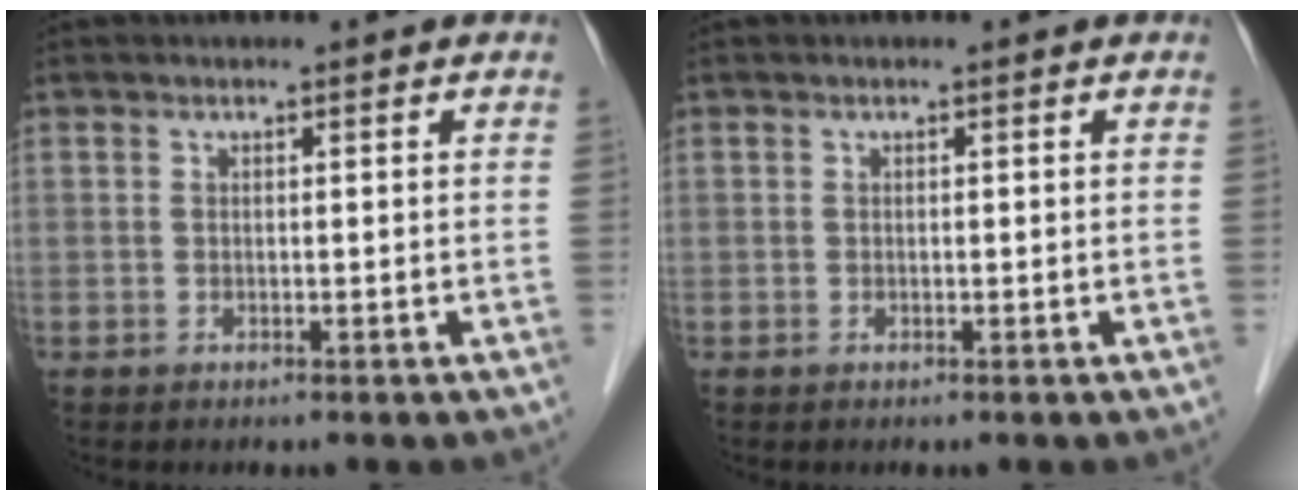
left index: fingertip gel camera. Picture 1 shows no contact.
{"total": 0.0}